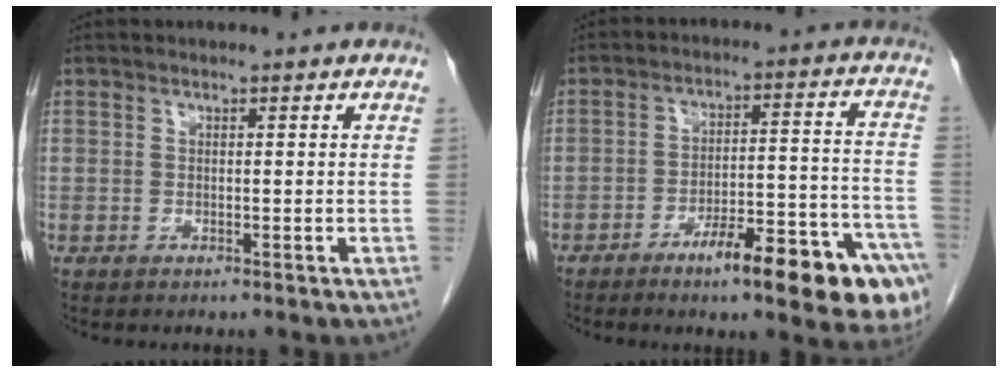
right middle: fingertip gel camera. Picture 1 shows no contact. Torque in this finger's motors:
{"motor_torque": [1.17, -0.97, 0.22, 0.06]}